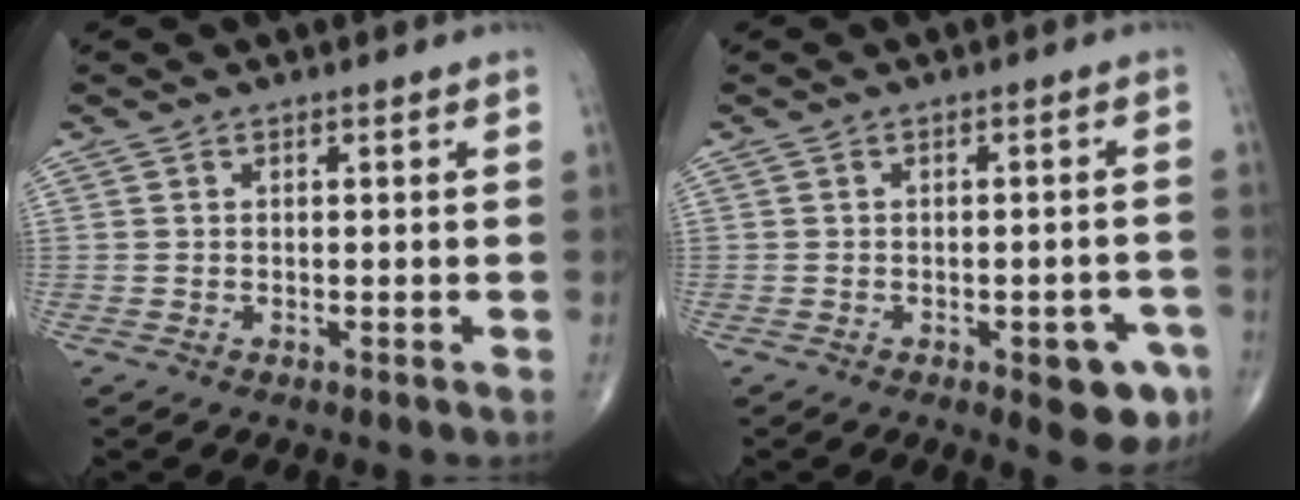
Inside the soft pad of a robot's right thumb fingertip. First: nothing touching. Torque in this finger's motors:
{"motor_torque": [0.76, 0.80, 0.45, -0.67, 0.13]}